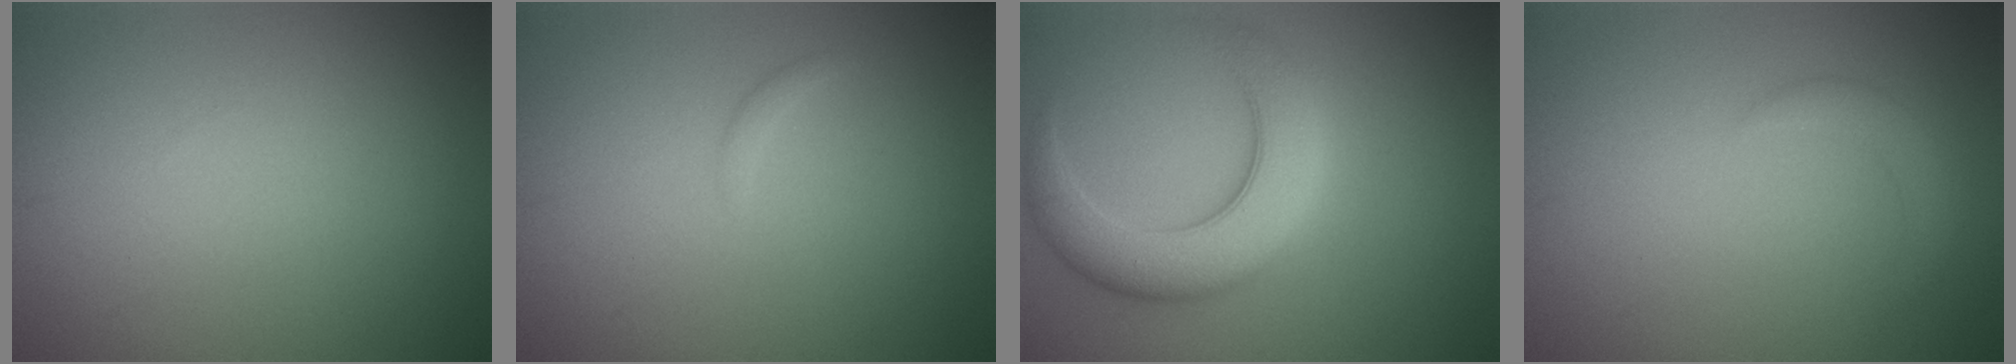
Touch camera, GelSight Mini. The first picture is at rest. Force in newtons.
{"total": 0.5, "press": 0.5, "slide": 0.1}
{"total": 6.4, "press": 6.4, "slide": 0.3}
{"total": 1.6, "press": 1.6, "slide": 0.1}